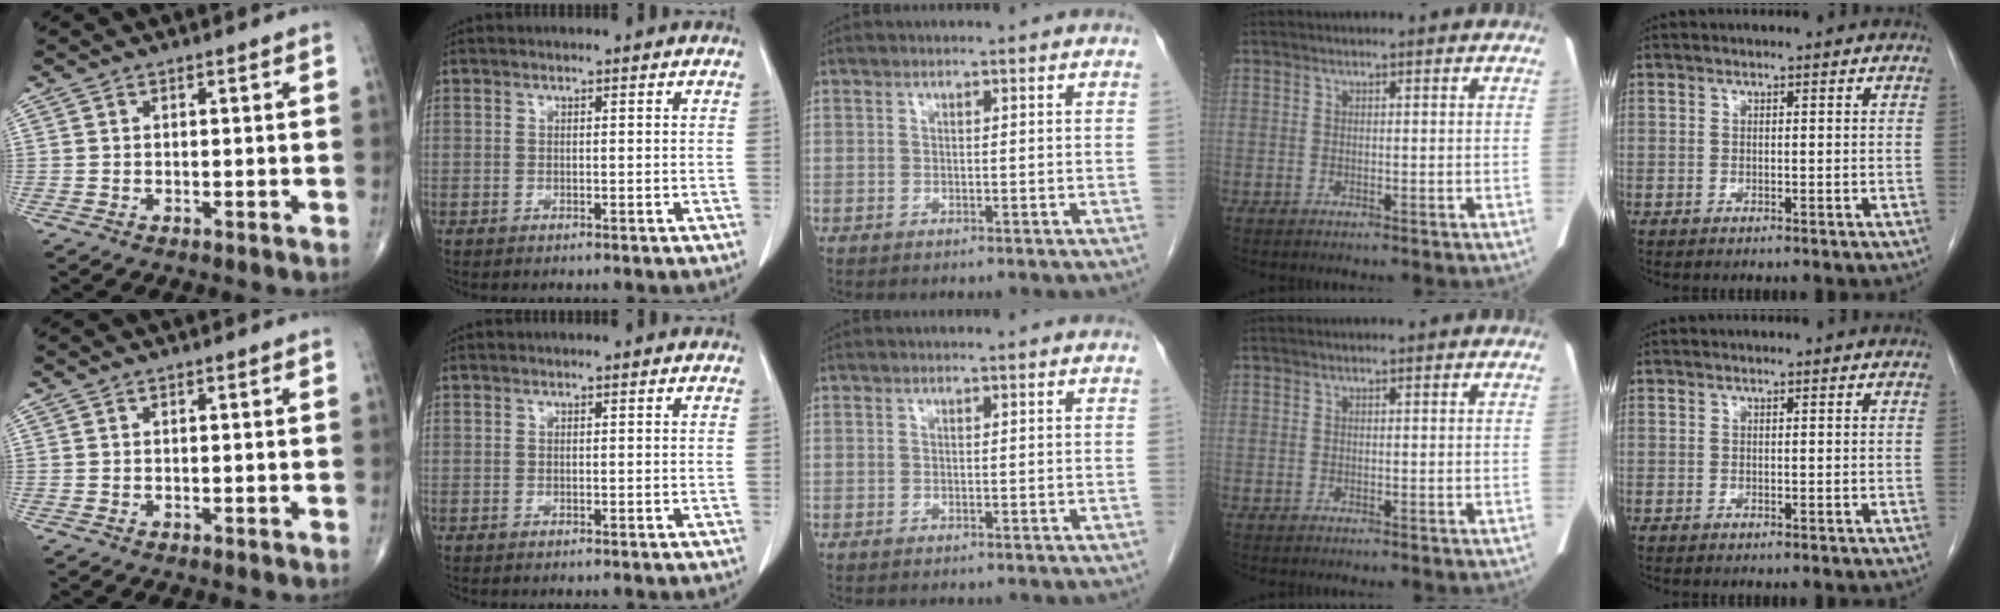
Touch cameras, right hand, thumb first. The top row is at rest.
{}